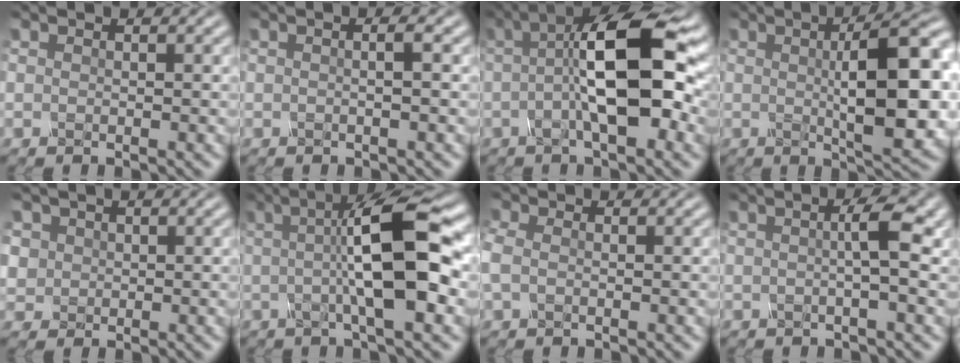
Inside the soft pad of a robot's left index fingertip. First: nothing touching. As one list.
[{"total": 2.2, "force": [0.4, 0.9, 2.0], "torque": [-0.009, 0.003, -0.012]}, {"total": 9.6, "force": [0.5, 2.9, 9.1], "torque": [-0.147, 0.015, -0.002]}, {"total": 10.9, "force": [0.8, 3.0, 10.5], "torque": [-0.136, 0.004, 0.013]}, {"total": 2.6, "force": [1.0, 2.3, 0.7], "torque": [-0.018, 0.007, 0.027]}, {"total": 9.7, "force": [0.7, 2.1, 9.5], "torque": [-0.128, 0.013, 0.004]}, {"total": 1.9, "force": [-0.2, 1.3, 1.3], "torque": [-0.038, 0.003, -0.012]}, {"total": 3.1, "force": [0.2, 0.4, 3.1], "torque": [-0.049, 0.003, -0.002]}]